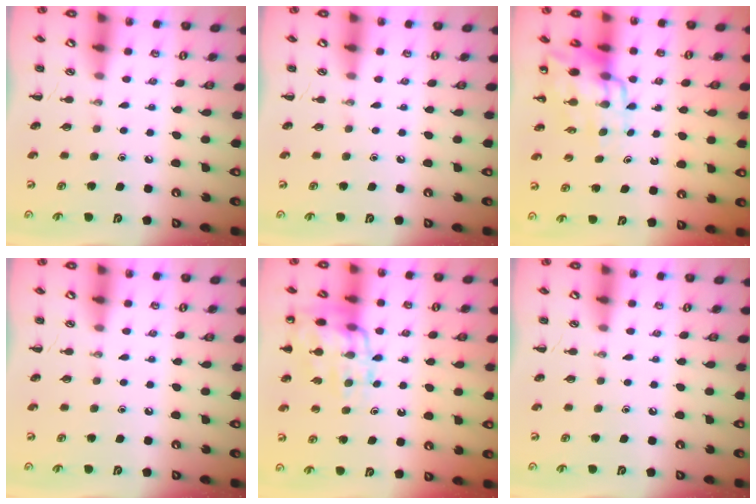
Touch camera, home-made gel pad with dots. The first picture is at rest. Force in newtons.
{"total": 0.0}
{"total": 13.0, "press": 12.5, "slide": 3.7}
{"total": 0.0}
{"total": 15.6, "press": 15.5, "slide": 1.9}
{"total": 0.0}